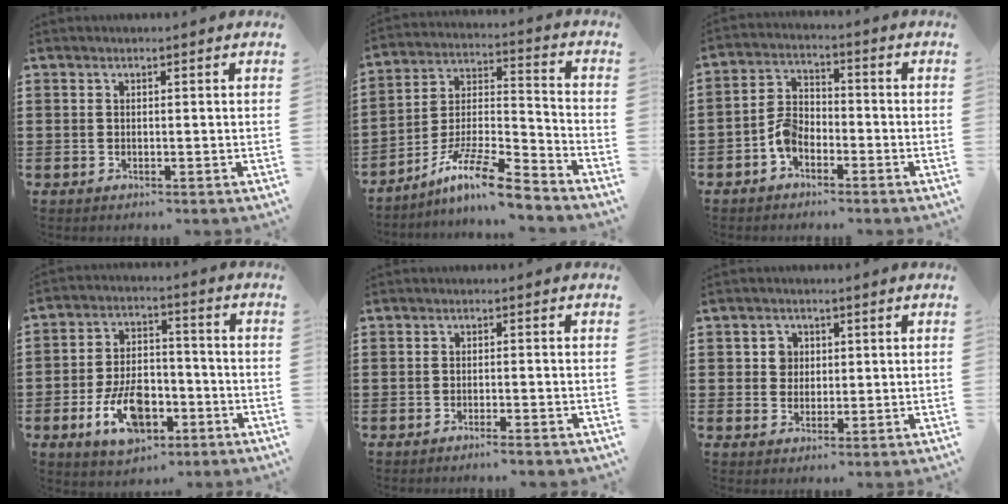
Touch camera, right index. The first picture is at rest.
{"total": 11.1, "force": [-9.0, 1.3, 6.4], "torque": [-0.117, 0.018, -0.177]}
{"total": 5.1, "force": [-2.5, 3.2, 3.2], "torque": [-0.077, 0.009, -0.052]}
{"total": 9.5, "force": [-4.1, 5.2, 6.8], "torque": [-0.133, 0.006, -0.076]}
{"total": 1.4, "force": [-1.3, -0.2, 0.5], "torque": [-0.010, 0.000, -0.024]}
{"total": 2.8, "force": [0.6, 2.5, 1.1], "torque": [-0.032, 0.011, 0.009]}